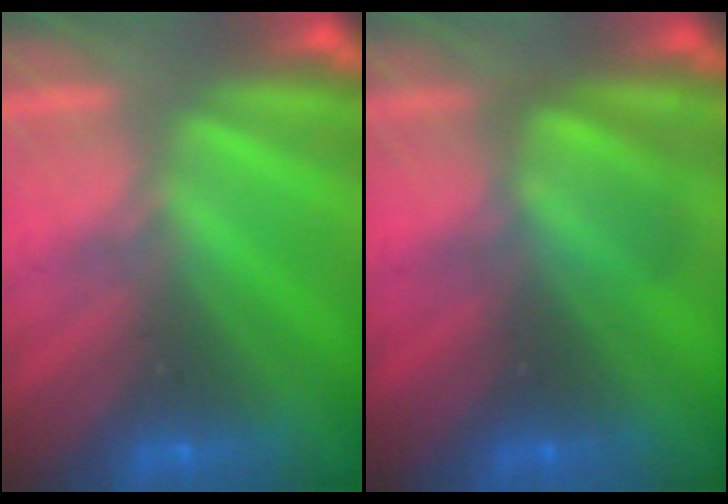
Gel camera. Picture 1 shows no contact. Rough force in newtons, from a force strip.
{"total": 2.4}